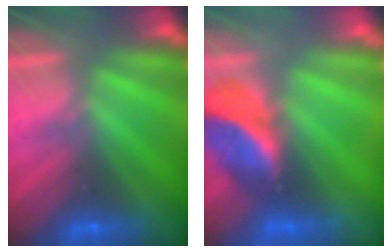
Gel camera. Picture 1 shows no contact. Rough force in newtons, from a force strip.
{"total": 2.8}